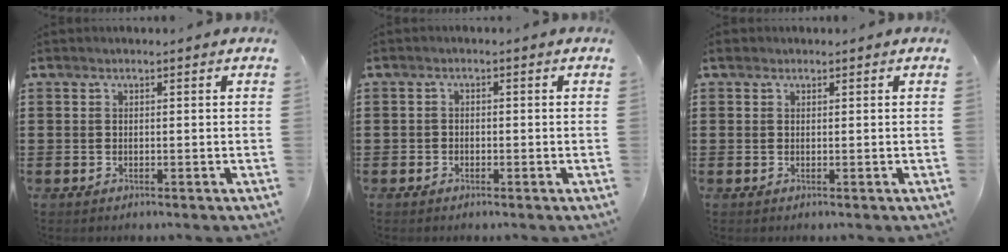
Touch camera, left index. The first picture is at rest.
{"total": 0.9, "force": [-0.6, 0.7, 0.2], "torque": [-0.008, 0.001, -0.014]}
{"total": 0.8, "force": [0.5, 0.6, 0.3], "torque": [-0.007, 0.007, 0.010]}